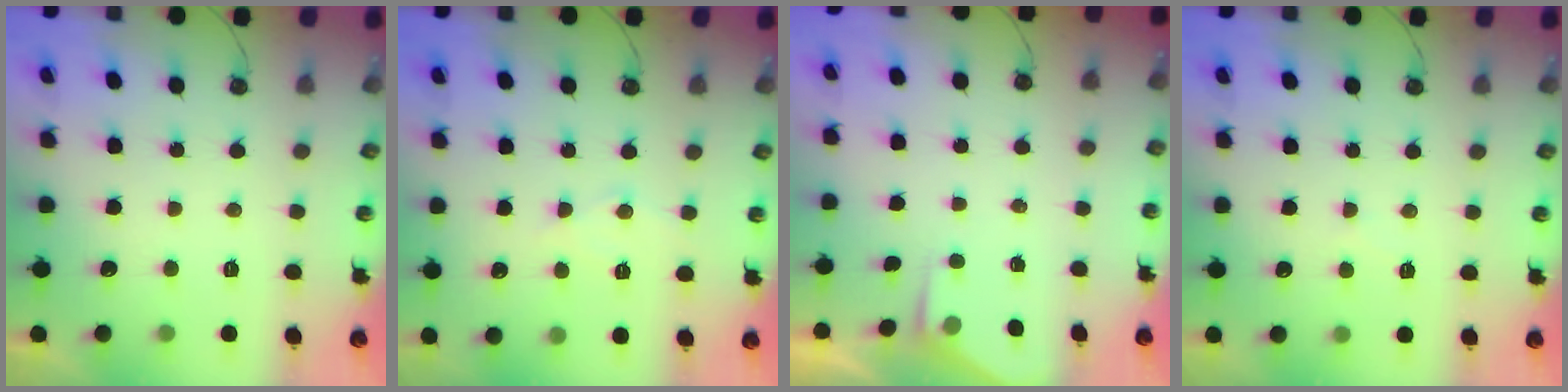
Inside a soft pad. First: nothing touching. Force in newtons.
{"total": 5.7, "press": 5.7, "slide": 0.9}
{"total": 1.6, "press": 1.6, "slide": 0.3}
{"total": 4.1, "press": 4.1, "slide": 0.5}